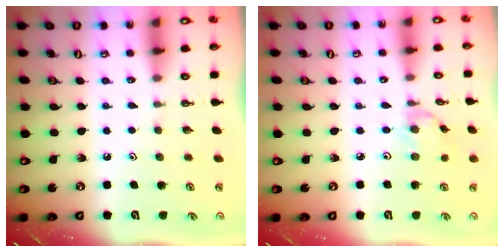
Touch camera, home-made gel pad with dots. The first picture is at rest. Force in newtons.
{"total": 1.2, "press": 1.1, "slide": 0.3}